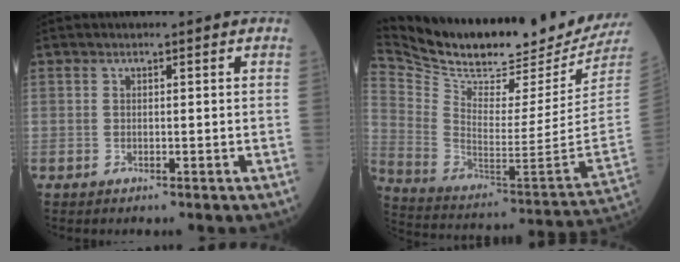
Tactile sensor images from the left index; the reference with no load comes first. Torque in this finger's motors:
{"motor_torque": [0.42, -1.68, -0.08, 0.00]}